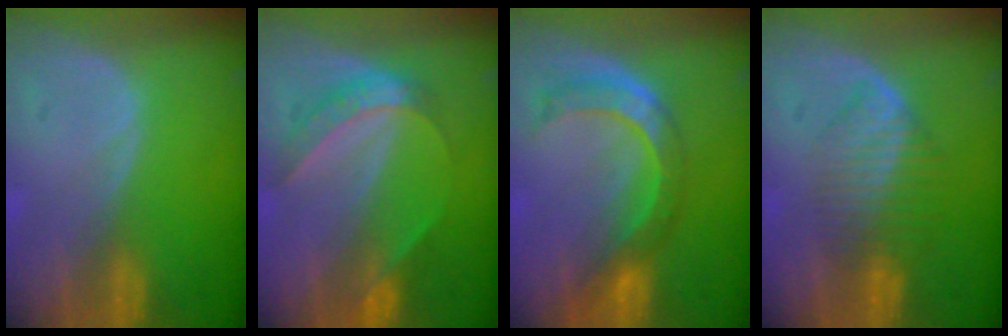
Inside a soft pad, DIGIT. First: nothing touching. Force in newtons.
{"total": 6.2, "press": 5.3, "slide": 3.2}
{"total": 7.2, "press": 6.9, "slide": 2.2}
{"total": 6.7, "press": 6.0, "slide": 2.9}